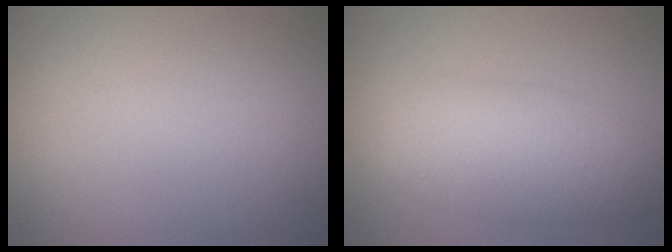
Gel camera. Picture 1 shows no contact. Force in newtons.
{"total": 5.7, "press": 5.7, "slide": 0.3}